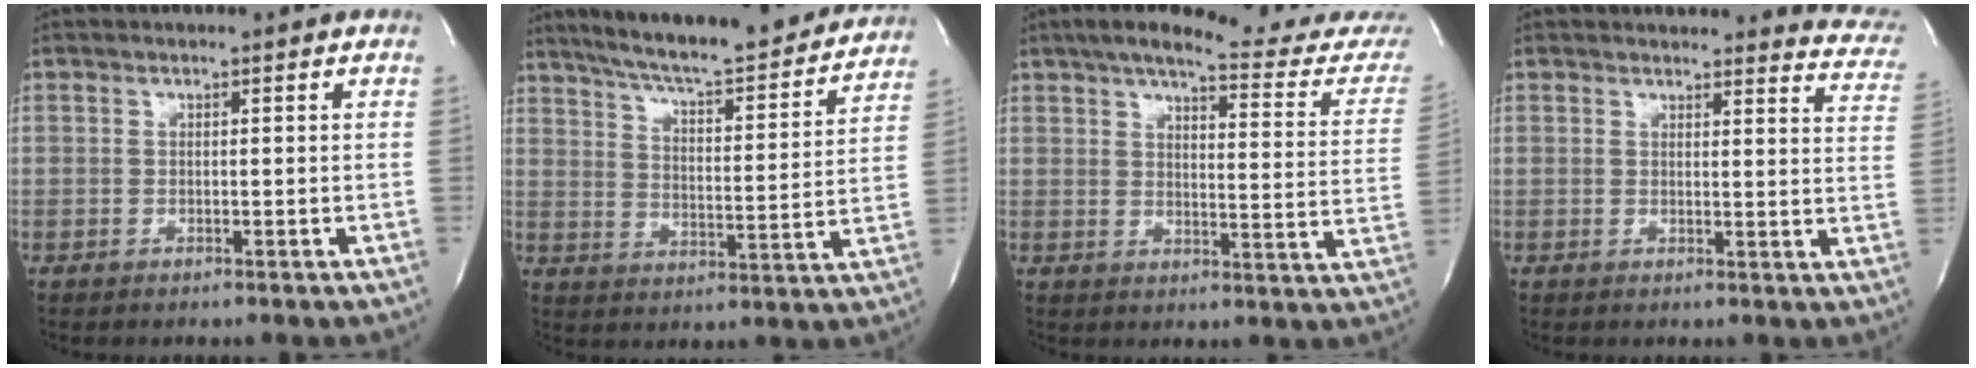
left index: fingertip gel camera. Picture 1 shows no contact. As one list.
[{"total": 22.7, "force": [20.5, 2.7, 9.4], "torque": [-0.151, -0.024, 0.277]}, {"total": 21.0, "force": [18.8, 1.7, 9.1], "torque": [-0.123, -0.049, 0.226]}, {"total": 13.9, "force": [13.4, 2.8, 2.2], "torque": [0.016, -0.066, 0.108]}]